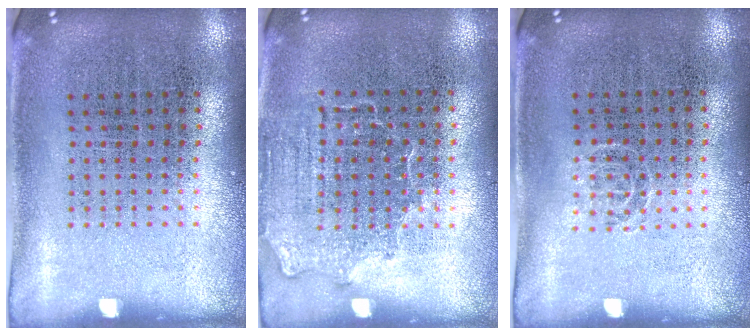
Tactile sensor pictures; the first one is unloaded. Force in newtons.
{"total": 1.4, "press": 1.2, "slide": 0.7}
{"total": 0.6, "press": 0.4, "slide": 0.4}